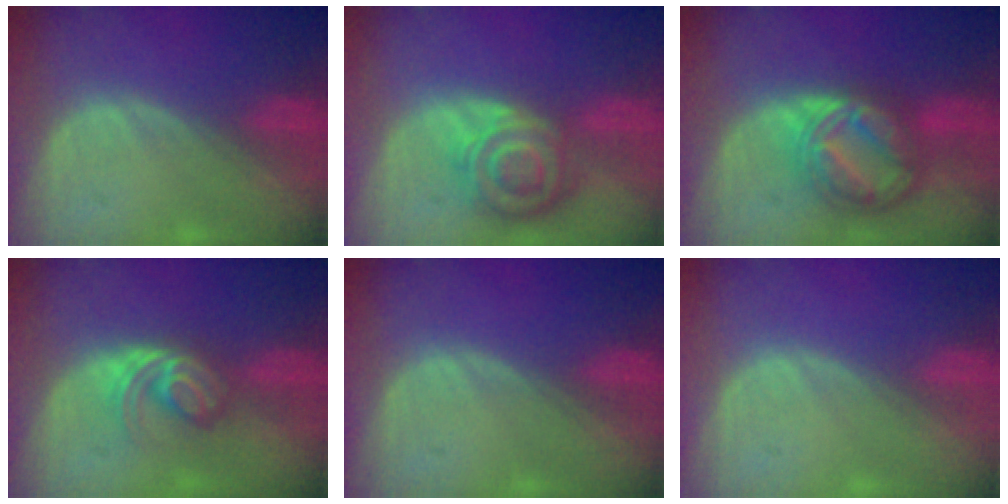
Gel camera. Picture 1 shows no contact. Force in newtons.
{"total": 8.3, "press": 7.2, "slide": 4.1}
{"total": 8.8, "press": 8.8, "slide": 0.6}
{"total": 5.9, "press": 5.1, "slide": 3.0}
{"total": 0.0}
{"total": 0.0}